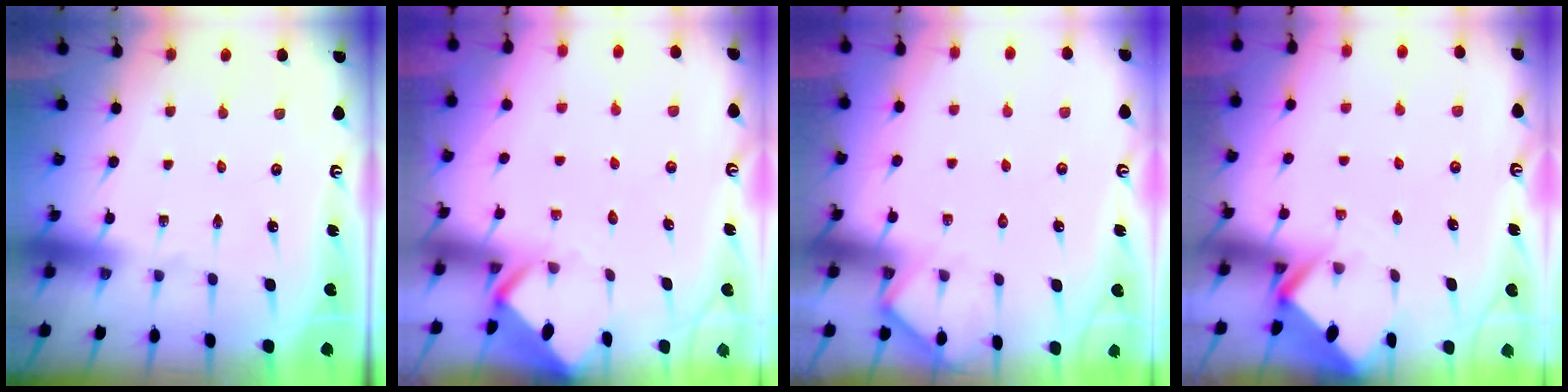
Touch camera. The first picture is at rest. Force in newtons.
{"total": 3.6, "press": 3.6, "slide": 0.3}
{"total": 6.1, "press": 6.0, "slide": 0.8}
{"total": 2.0, "press": 2.0, "slide": 0.2}